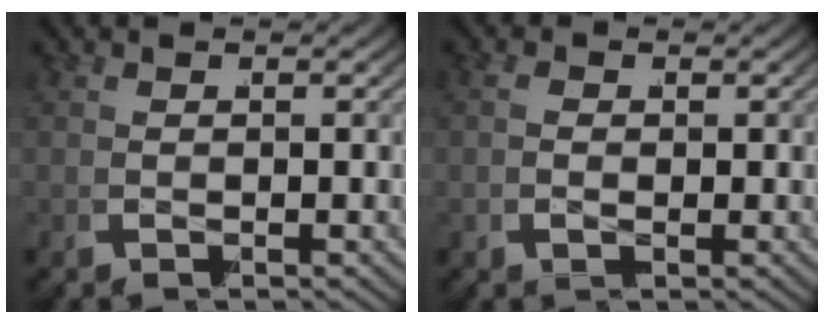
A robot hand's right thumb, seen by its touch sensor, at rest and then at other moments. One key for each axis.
{"total": 1.3, "fx": -0.1, "fy": 1.0, "fz": 0.8, "tx": -0.009, "ty": -0.004, "tz": 0.000}